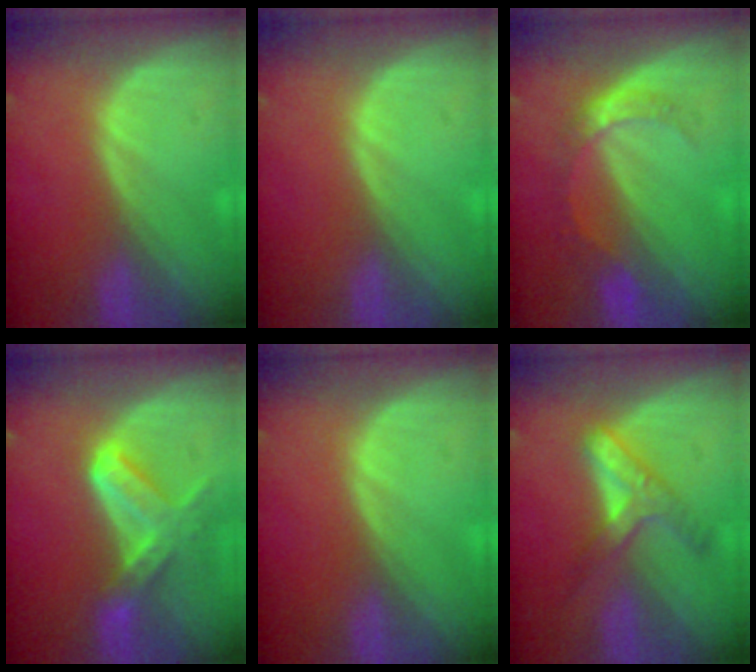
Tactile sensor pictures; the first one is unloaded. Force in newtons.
{"total": 0.0}
{"total": 5.2, "press": 4.7, "slide": 2.3}
{"total": 6.8, "press": 6.6, "slide": 1.7}
{"total": 0.0}
{"total": 5.5, "press": 5.4, "slide": 1.4}